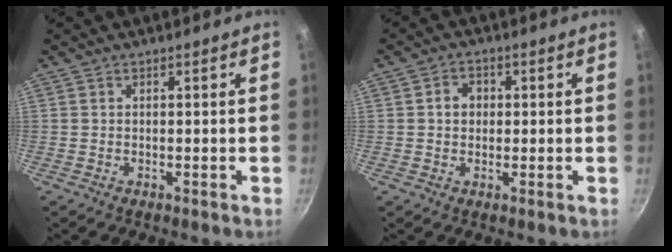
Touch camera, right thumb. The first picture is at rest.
{"total": 3.6, "force": [0.4, 3.0, 1.8], "torque": [-0.012, 0.007, 0.003]}